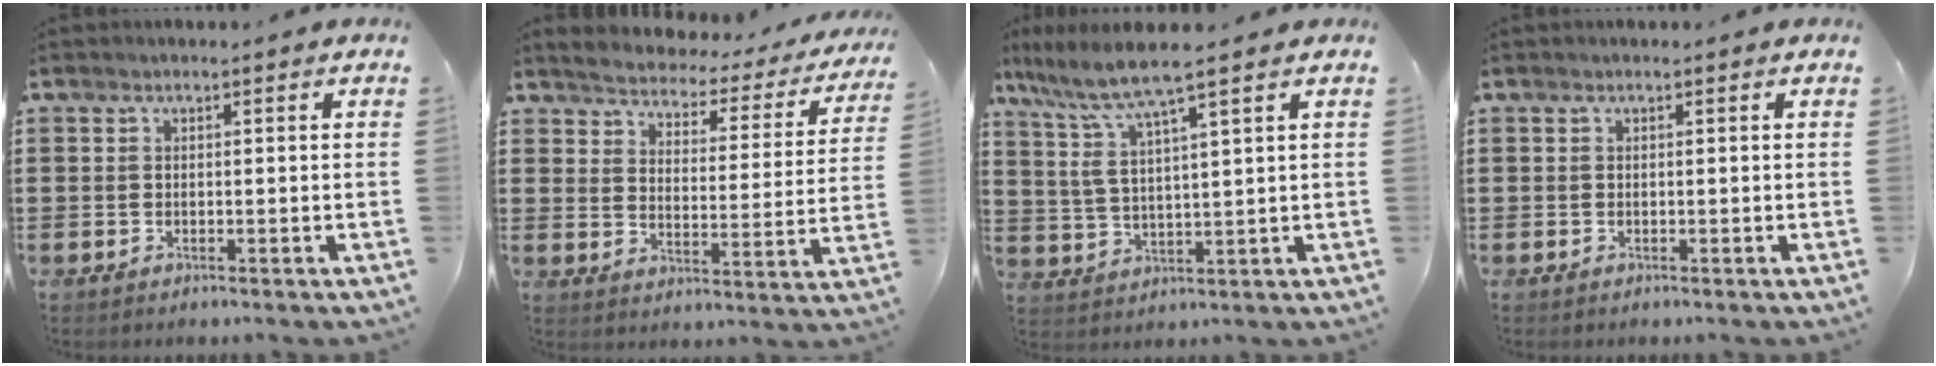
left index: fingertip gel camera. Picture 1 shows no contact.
{"total": 2.6, "force": [2.6, 0.2, 0.0], "torque": [-0.021, -0.027, 0.033]}
{"total": 6.9, "force": [4.9, 0.1, 4.9], "torque": [-0.119, -0.028, 0.078]}
{"total": 0.0}